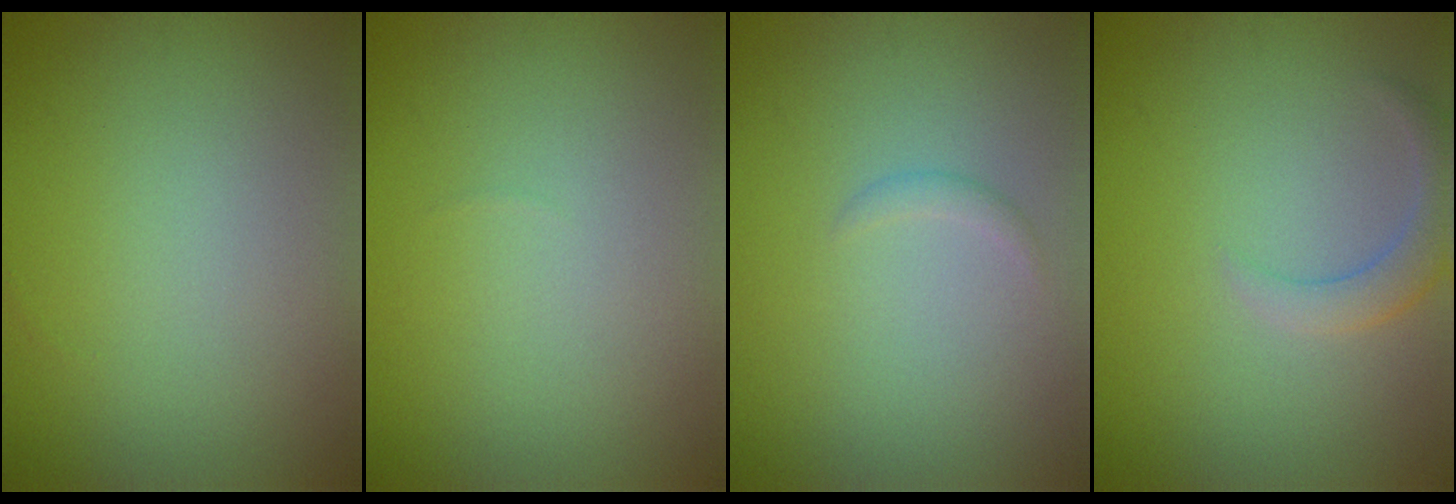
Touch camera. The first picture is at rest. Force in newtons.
{"total": 0.0}
{"total": 0.7, "press": 0.7, "slide": 0.0}
{"total": 2.2, "press": 2.2, "slide": 0.2}